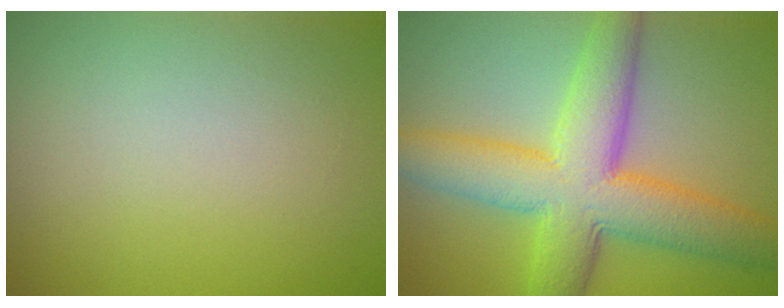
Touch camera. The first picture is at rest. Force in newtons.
{"total": 9.8, "press": 9.8, "slide": 0.3}